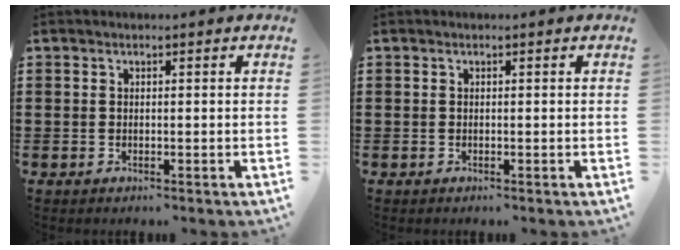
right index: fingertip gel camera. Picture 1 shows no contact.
{"total": 0.0}